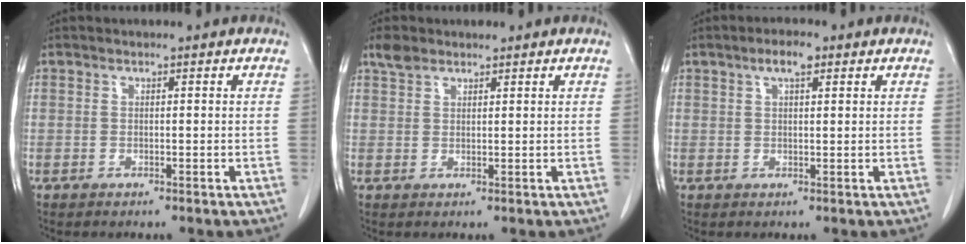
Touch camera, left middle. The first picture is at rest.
{"total": 2.4, "force": [1.9, 1.2, 0.8], "torque": [-0.019, 0.012, 0.035]}
{"total": 3.0, "force": [1.6, 0.9, 2.4], "torque": [-0.045, 0.009, 0.027]}